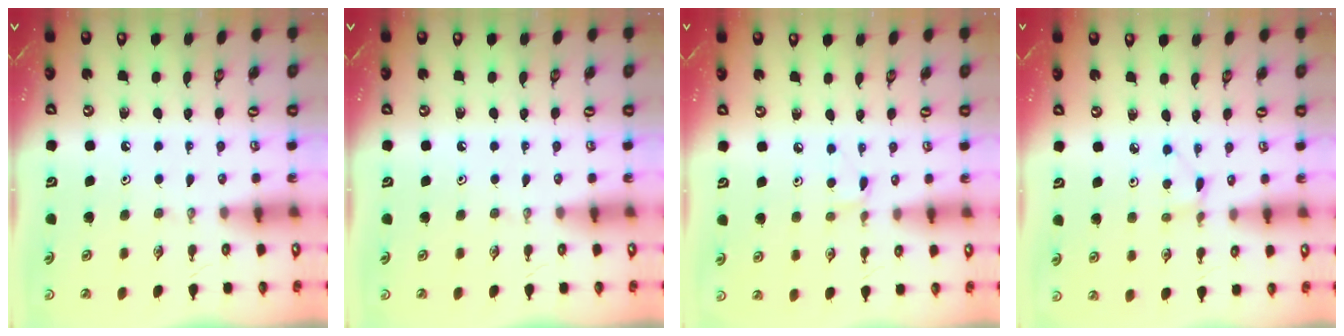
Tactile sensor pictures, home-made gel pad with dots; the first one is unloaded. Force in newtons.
{"total": 0.0}
{"total": 4.3, "press": 4.3, "slide": 0.6}
{"total": 2.5, "press": 2.5, "slide": 0.3}